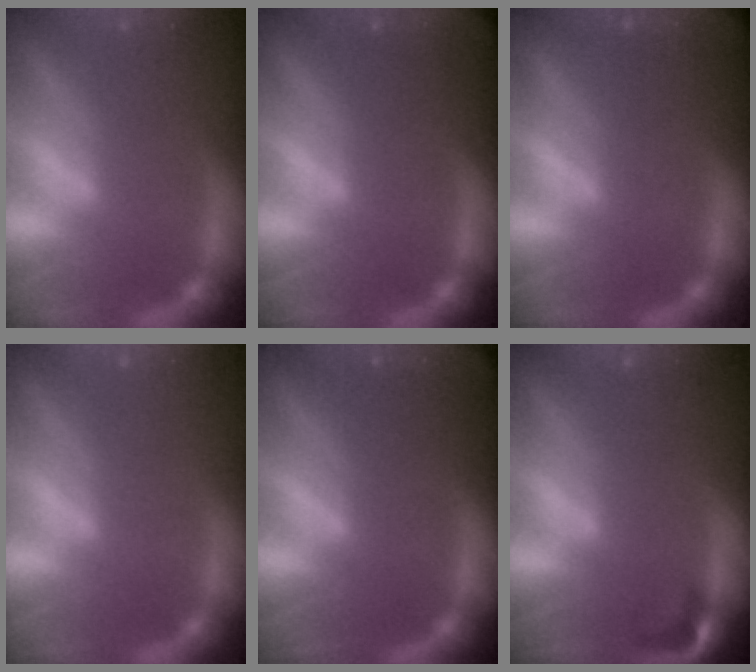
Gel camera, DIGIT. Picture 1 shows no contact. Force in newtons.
{"total": 5.4}
{"total": 6.0}
{"total": 0.0}
{"total": 5.0}
{"total": 1.9}